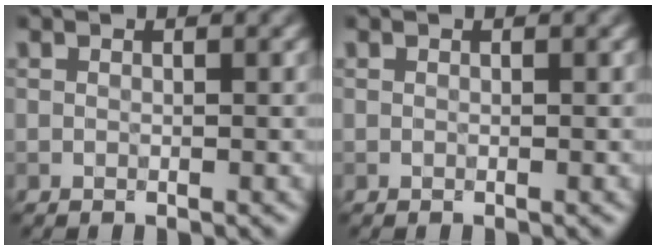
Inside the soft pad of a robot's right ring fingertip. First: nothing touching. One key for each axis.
{"total": 0.0}